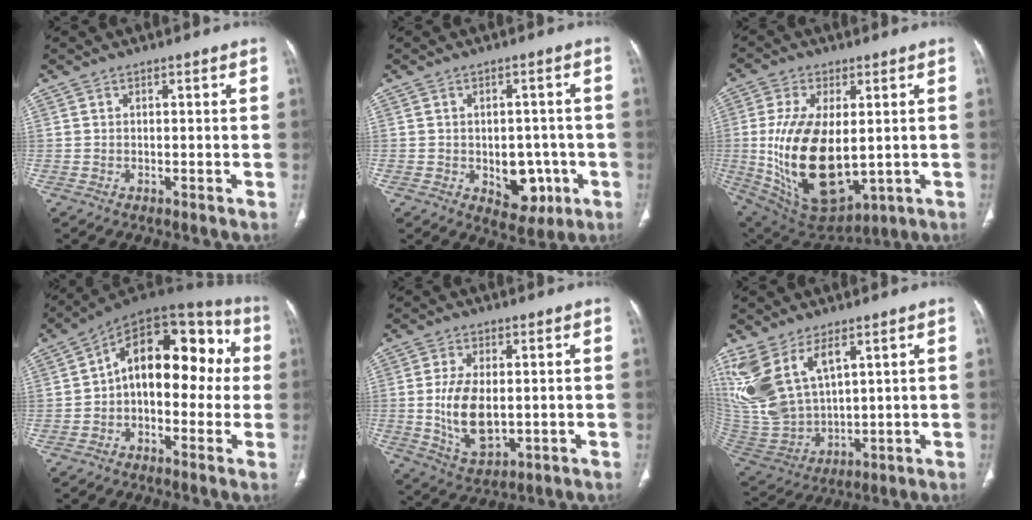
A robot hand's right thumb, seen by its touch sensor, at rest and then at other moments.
{"total": 8.2, "force": [-2.1, 5.8, 5.4], "torque": [-0.033, 0.011, -0.015]}
{"total": 20.7, "force": [-0.6, 10.9, 17.5], "torque": [-0.337, -0.023, 0.020]}
{"total": 17.8, "force": [0.9, 10.5, 14.4], "torque": [-0.161, 0.056, -0.001]}
{"total": 10.4, "force": [-0.2, 5.6, 8.7], "torque": [-0.164, -0.014, 0.008]}
{"total": 16.9, "force": [8.0, 9.1, 11.8], "torque": [-0.251, -0.029, 0.184]}